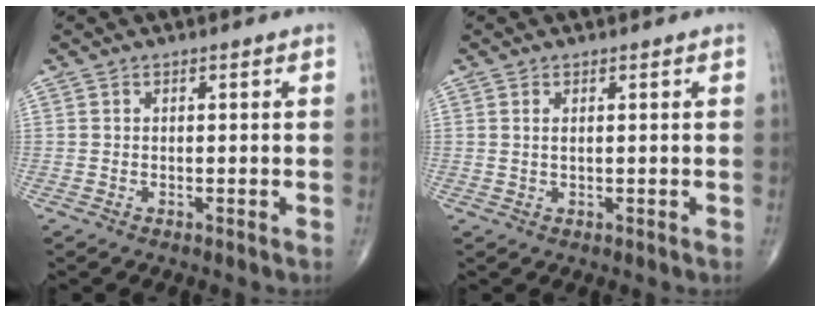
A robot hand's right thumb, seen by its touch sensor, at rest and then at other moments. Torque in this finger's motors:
{"motor_torque": [-0.42, 0.31, -0.33, -0.23, 0.05]}